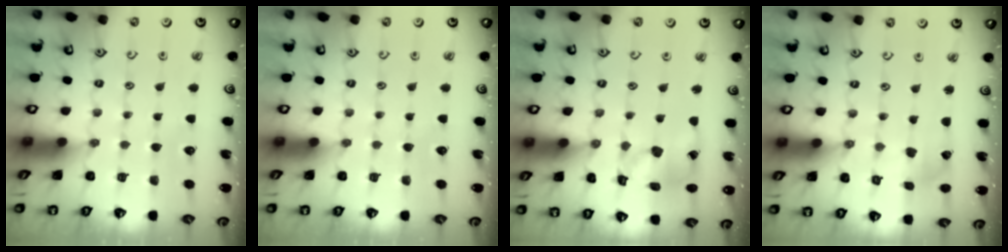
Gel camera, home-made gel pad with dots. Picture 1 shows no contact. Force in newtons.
{"total": 0.0}
{"total": 11.4, "press": 11.3, "slide": 1.4}
{"total": 1.7, "press": 1.7, "slide": 0.3}